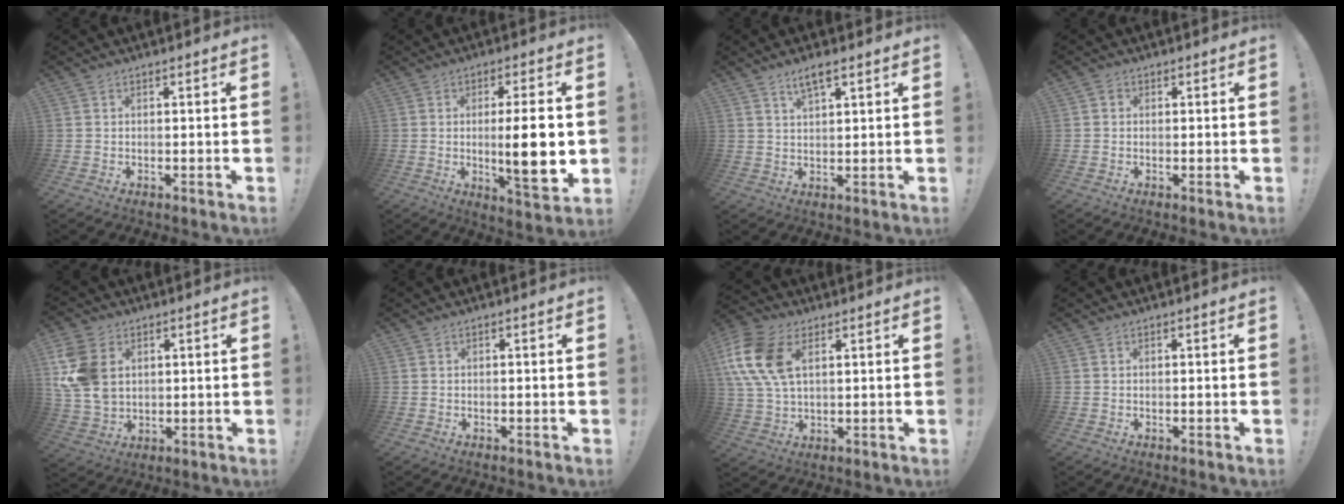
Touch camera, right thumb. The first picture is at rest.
{"total": 13.1, "force": [-0.2, 2.1, 12.9], "torque": [-0.192, -0.013, -0.009]}
{"total": 4.5, "force": [3.1, 1.1, 3.1], "torque": [-0.047, -0.015, 0.052]}
{"total": 1.1, "force": [0.1, 1.1, 0.2], "torque": [0.002, 0.002, 0.001]}
{"total": 14.1, "force": [4.0, 10.4, 8.7], "torque": [-0.182, -0.013, 0.078]}
{"total": 0.0}
{"total": 16.5, "force": [5.5, 10.5, 11.4], "torque": [-0.239, -0.014, 0.100]}
{"total": 0.0}